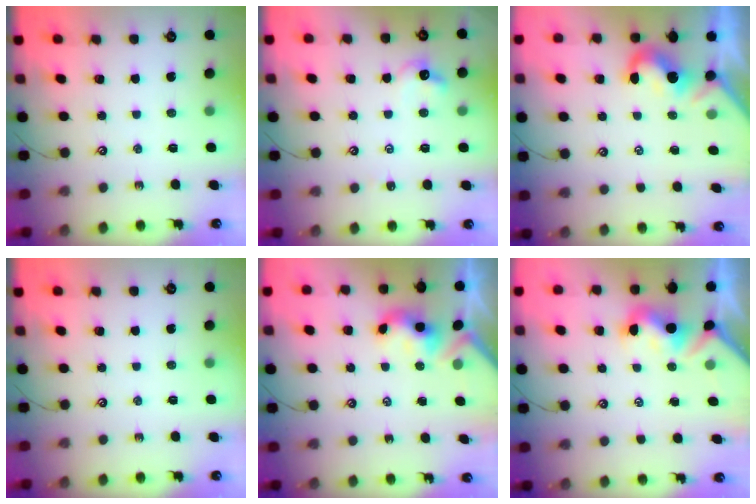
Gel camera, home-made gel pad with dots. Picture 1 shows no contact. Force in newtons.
{"total": 4.0, "press": 4.0, "slide": 0.8}
{"total": 1.4, "press": 1.2, "slide": 0.8}
{"total": 0.0}
{"total": 3.6, "press": 3.6, "slide": 0.4}
{"total": 1.9, "press": 1.8, "slide": 0.7}